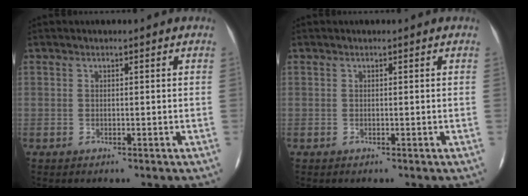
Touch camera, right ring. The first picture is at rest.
{"total": 0.0}